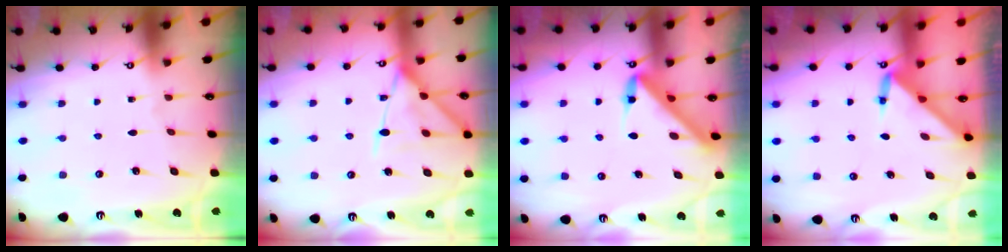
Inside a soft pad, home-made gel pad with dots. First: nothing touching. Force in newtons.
{"total": 14.8, "press": 14.8, "slide": 1.3}
{"total": 4.2, "press": 4.2, "slide": 0.2}
{"total": 3.0, "press": 3.0, "slide": 0.3}